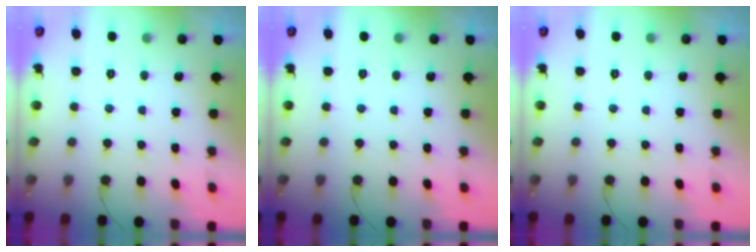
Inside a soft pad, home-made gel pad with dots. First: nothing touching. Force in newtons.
{"total": 0.0}
{"total": 0.0}